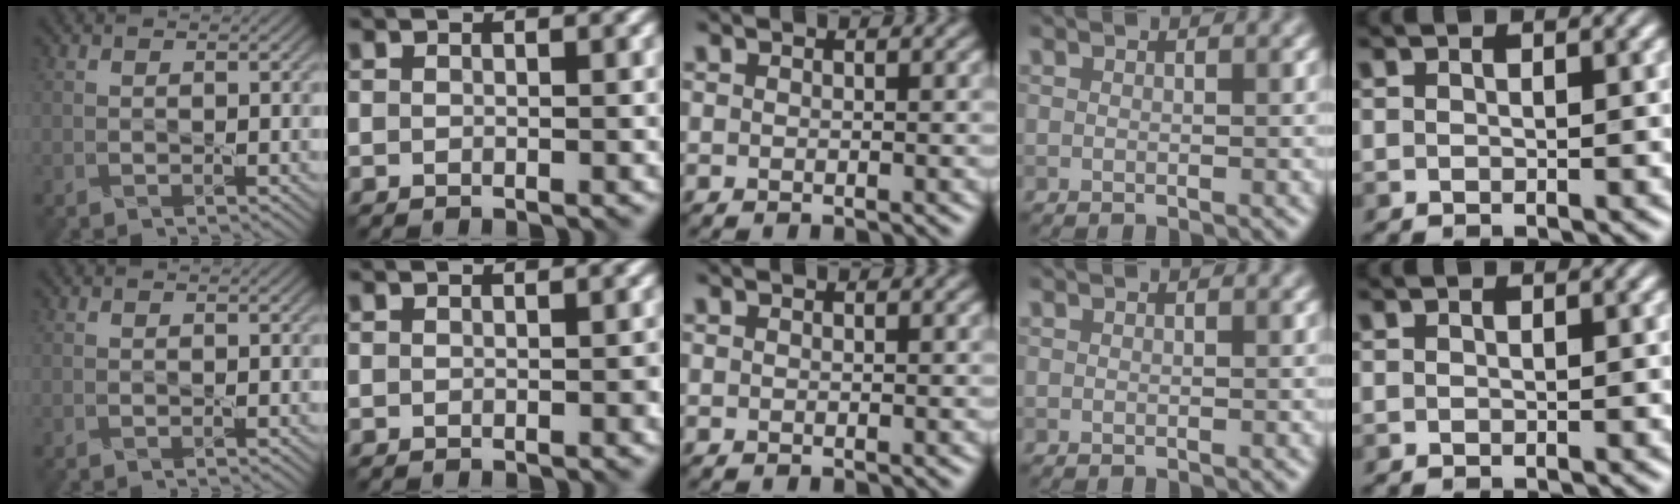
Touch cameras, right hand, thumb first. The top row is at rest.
{"index": {"total": 0.5, "force": [-0.2, -0.1, 0.5], "torque": [-0.010, 0.002, -0.001]}}